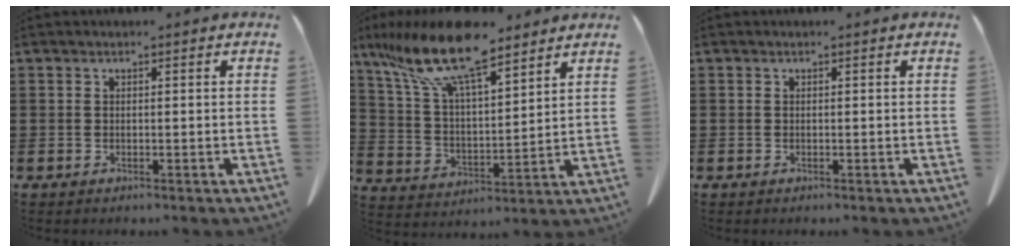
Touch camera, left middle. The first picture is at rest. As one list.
[{"total": 13.4, "force": [10.1, 2.7, 8.3], "torque": [-0.205, -0.042, 0.175]}, {"total": 0.0}]